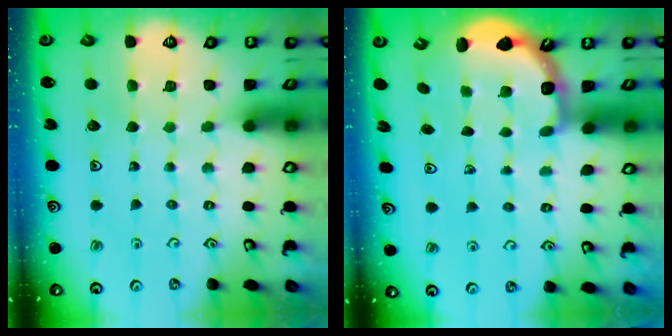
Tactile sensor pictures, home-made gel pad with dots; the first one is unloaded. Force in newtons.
{"total": 3.3, "press": 2.4, "slide": 2.3}